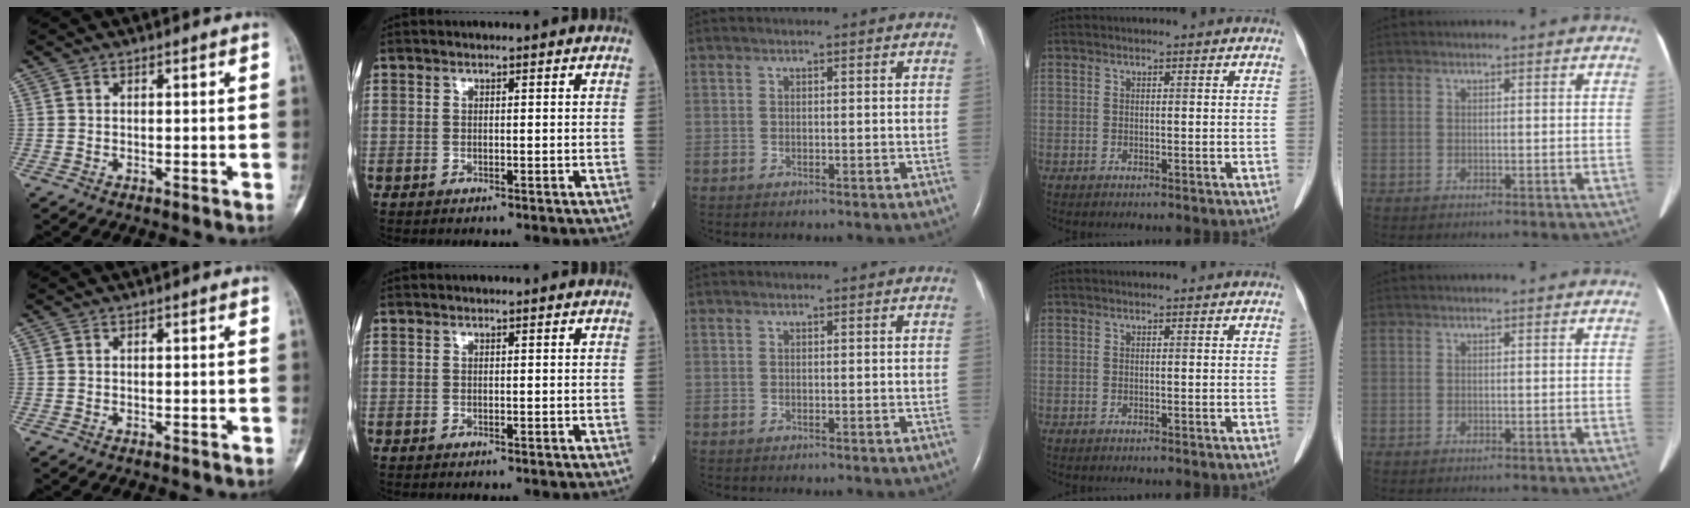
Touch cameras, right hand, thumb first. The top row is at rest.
{}